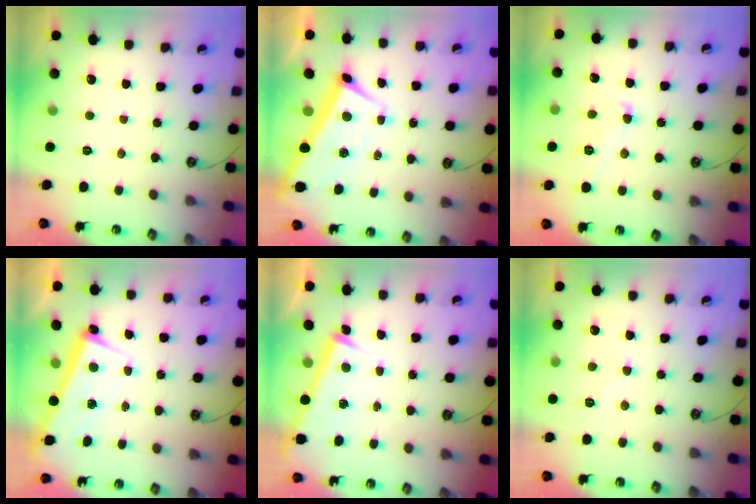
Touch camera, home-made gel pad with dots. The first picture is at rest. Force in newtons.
{"total": 2.2, "press": 2.2, "slide": 0.3}
{"total": 1.0, "press": 0.3, "slide": 0.9}
{"total": 2.5, "press": 2.4, "slide": 0.6}
{"total": 3.3, "press": 3.3, "slide": 0.3}
{"total": 2.4, "press": 2.4, "slide": 0.4}